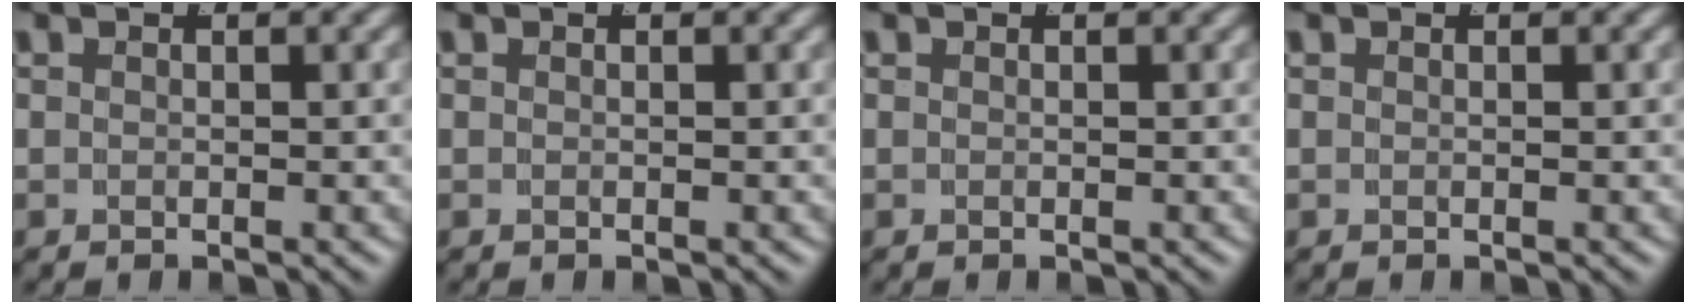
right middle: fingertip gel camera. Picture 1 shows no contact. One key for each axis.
{"total": 0.0}
{"total": 0.0}
{"total": 0.0}